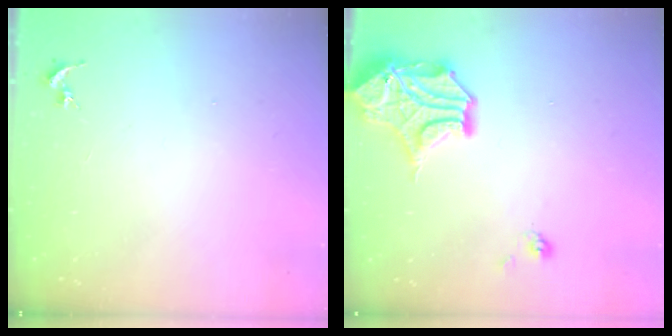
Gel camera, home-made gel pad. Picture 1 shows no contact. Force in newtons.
{"total": 15.2, "press": 15.1, "slide": 2.2}